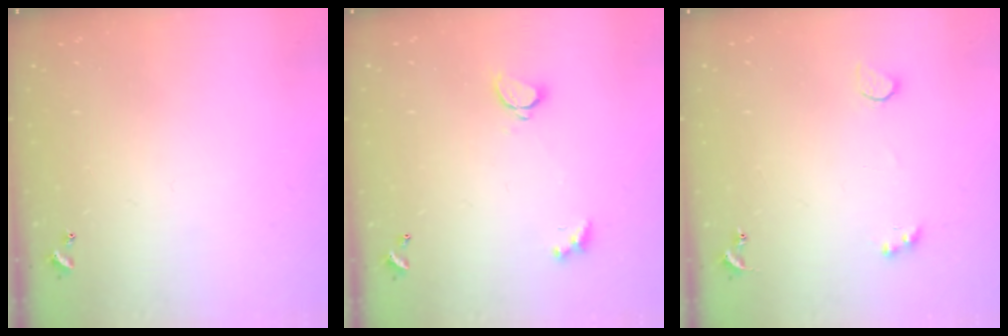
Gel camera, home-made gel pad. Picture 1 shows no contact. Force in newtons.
{"total": 1.7, "press": 1.6, "slide": 0.3}
{"total": 2.1, "press": 1.8, "slide": 1.0}